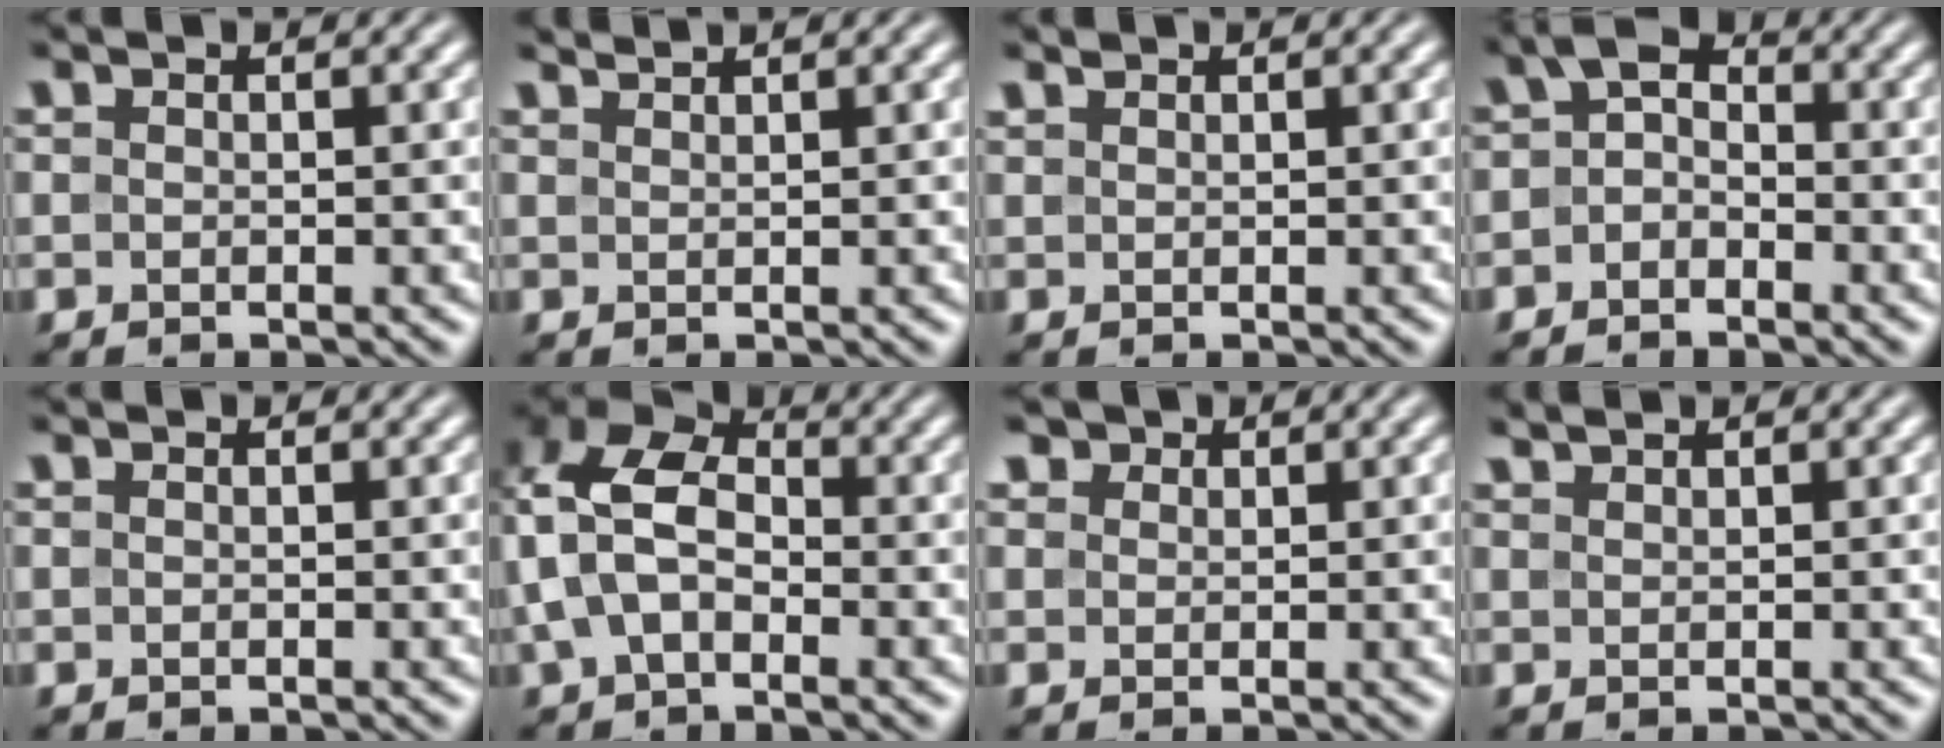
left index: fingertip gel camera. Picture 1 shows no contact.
{"total": 1.2, "force": [1.1, 0.1, 0.4], "torque": [-0.003, -0.001, 0.017]}
{"total": 0.6, "force": [0.5, 0.1, 0.2], "torque": [-0.003, 0.003, 0.012]}
{"total": 3.0, "force": [-0.9, 2.1, 1.9], "torque": [-0.032, 0.010, -0.028]}
{"total": 0.0}
{"total": 7.8, "force": [0.0, 5.1, 5.9], "torque": [-0.141, 0.021, -0.016]}
{"total": 1.6, "force": [1.1, 1.1, 0.4], "torque": [-0.006, -0.004, 0.014]}
{"total": 0.8, "force": [0.8, 0.1, 0.2], "torque": [-0.001, 0.001, 0.018]}